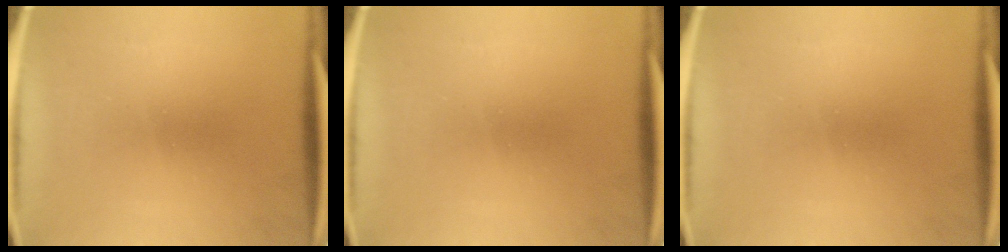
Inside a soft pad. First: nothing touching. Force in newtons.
{"total": 0.0}
{"total": 0.0}